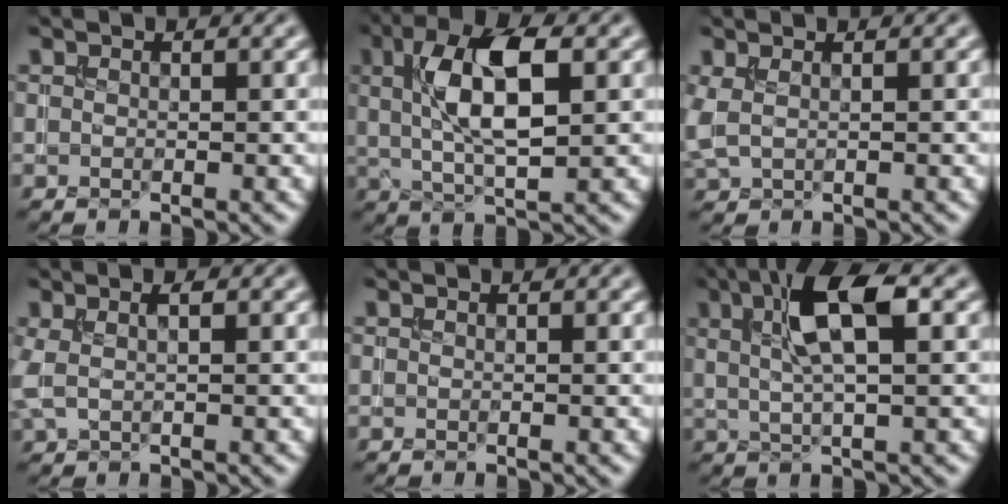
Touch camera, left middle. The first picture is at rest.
{"total": 7.8, "force": [1.8, 3.0, 7.0], "torque": [-0.125, 0.013, 0.030]}
{"total": 1.6, "force": [0.6, 0.8, 1.2], "torque": [-0.037, 0.002, 0.012]}
{"total": 2.0, "force": [0.5, 0.8, 1.8], "torque": [-0.041, 0.005, 0.006]}
{"total": 0.0}
{"total": 6.4, "force": [2.0, 1.9, 5.8], "torque": [-0.106, 0.009, 0.031]}